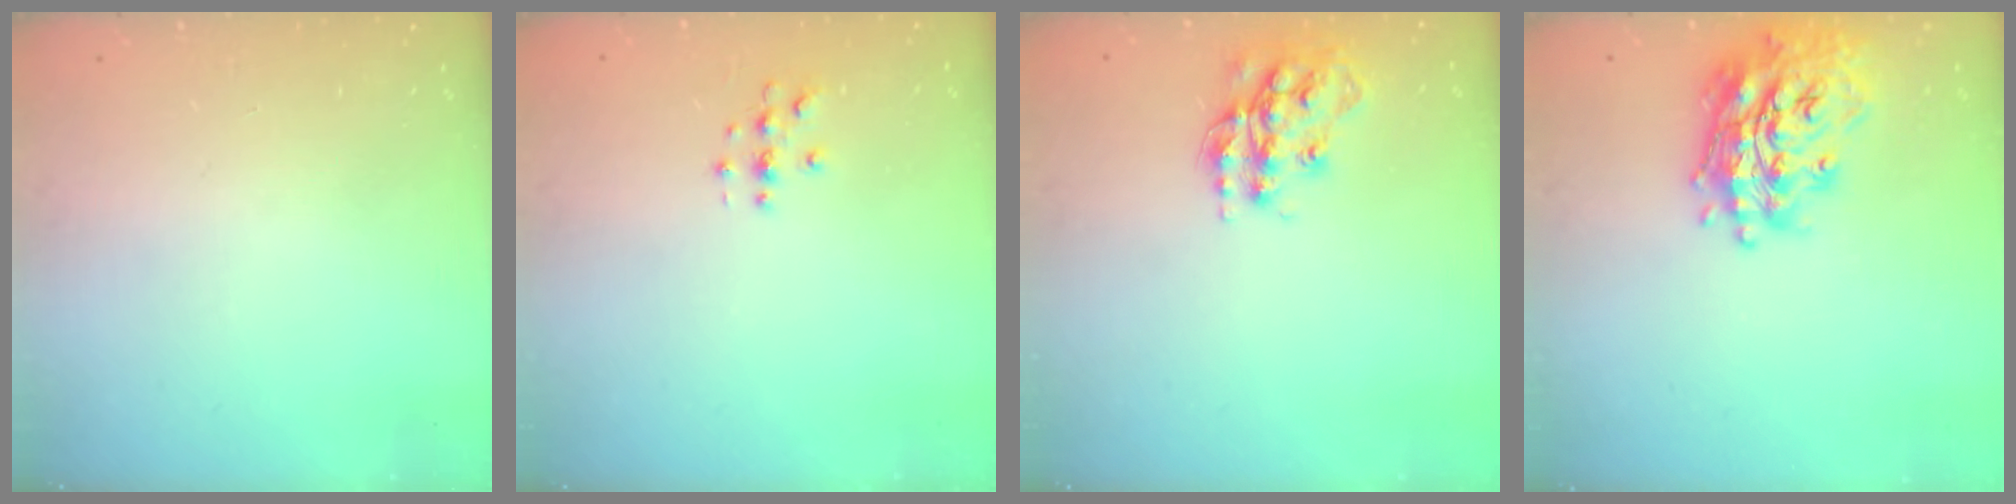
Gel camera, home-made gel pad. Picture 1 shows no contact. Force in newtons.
{"total": 3.0, "press": 3.0, "slide": 0.3}
{"total": 14.6, "press": 14.5, "slide": 0.7}
{"total": 19.9, "press": 19.8, "slide": 2.1}